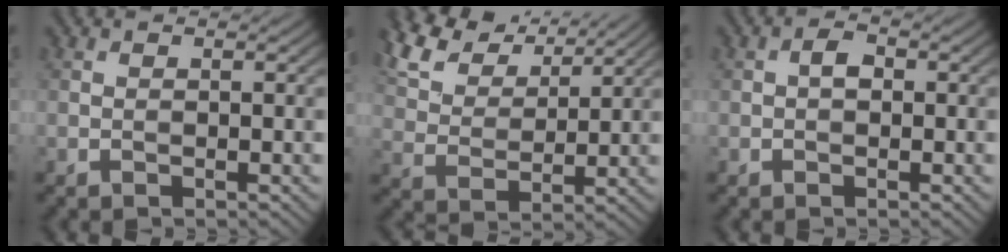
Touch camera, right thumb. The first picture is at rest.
{"total": 10.5, "force": [8.2, 3.9, 5.2], "torque": [-0.146, 0.018, 0.143]}
{"total": 1.6, "force": [-0.1, 1.1, 1.2], "torque": [-0.020, 0.005, -0.006]}